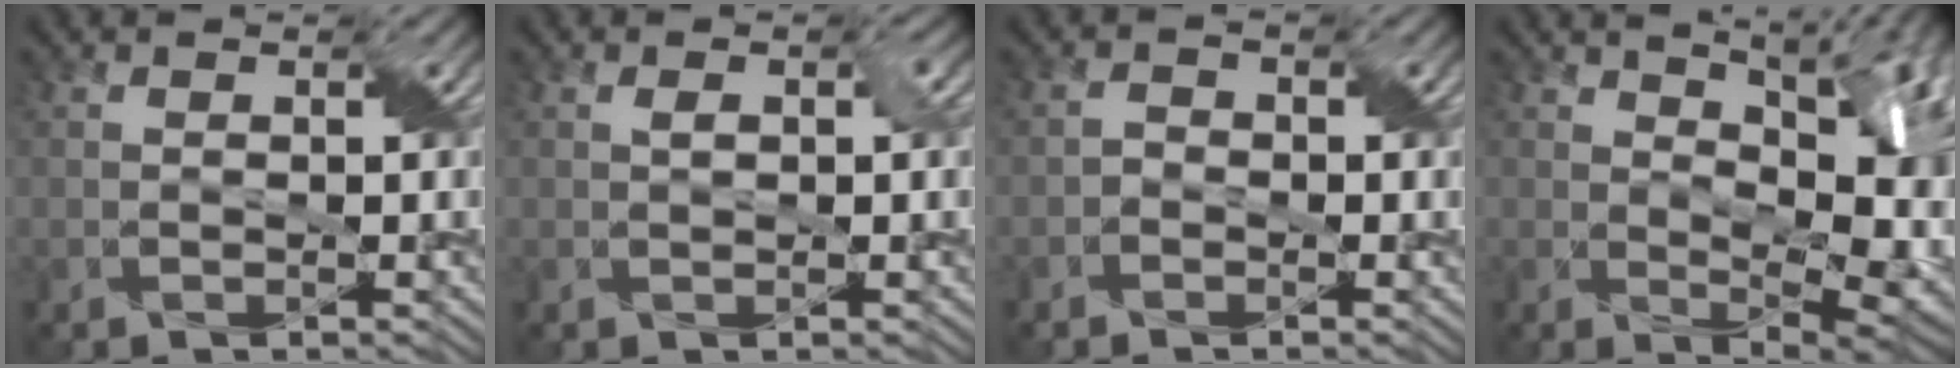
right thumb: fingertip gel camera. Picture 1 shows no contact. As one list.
[{"total": 1.4, "force": [0.3, 0.6, 1.2], "torque": [-0.025, 0.003, 0.006]}, {"total": 1.0, "force": [-0.7, 0.7, 0.3], "torque": [-0.009, 0.005, -0.016]}, {"total": 16.7, "force": [4.7, 8.1, 13.9], "torque": [-0.191, 0.026, 0.101]}]